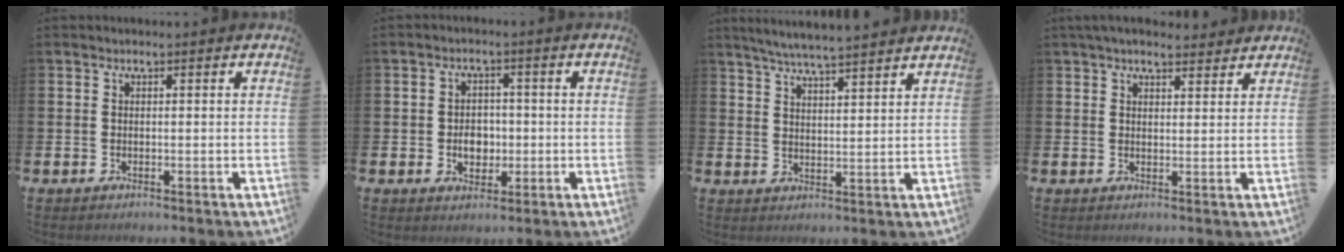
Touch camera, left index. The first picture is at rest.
{"total": 3.7, "force": [-0.6, 2.9, 2.2], "torque": [-0.024, -0.001, -0.020]}
{"total": 5.2, "force": [5.1, -0.5, 1.1], "torque": [-0.042, -0.027, 0.090]}
{"total": 3.6, "force": [3.3, 1.0, 1.1], "torque": [-0.018, -0.011, 0.059]}